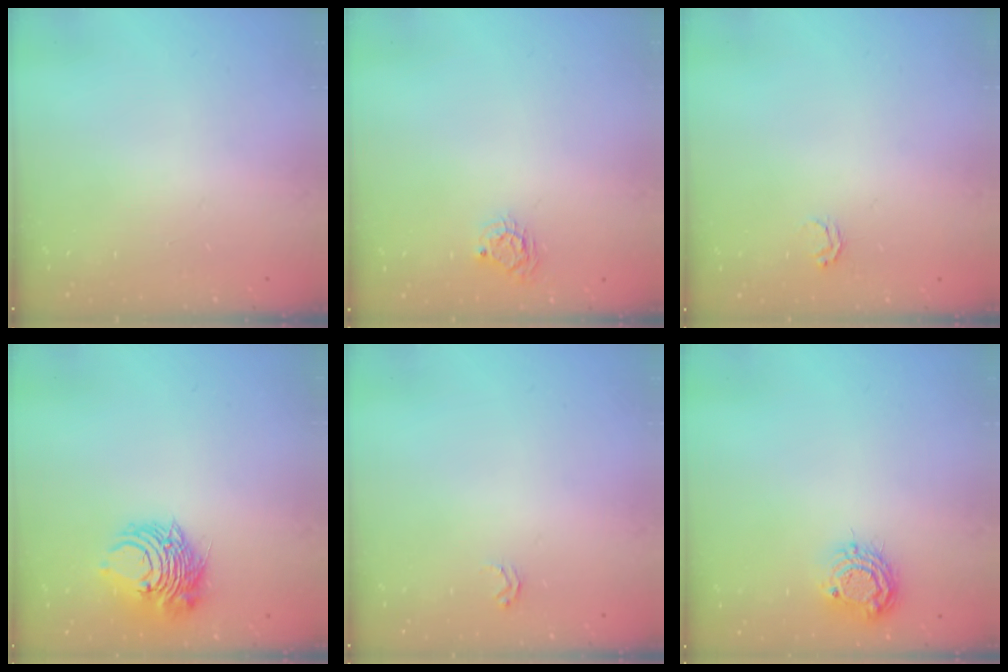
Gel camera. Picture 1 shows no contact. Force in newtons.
{"total": 5.1, "press": 5.0, "slide": 0.4}
{"total": 2.5, "press": 2.5, "slide": 0.2}
{"total": 9.1, "press": 9.1, "slide": 0.4}
{"total": 2.5, "press": 2.5, "slide": 0.3}
{"total": 8.6, "press": 8.5, "slide": 0.9}